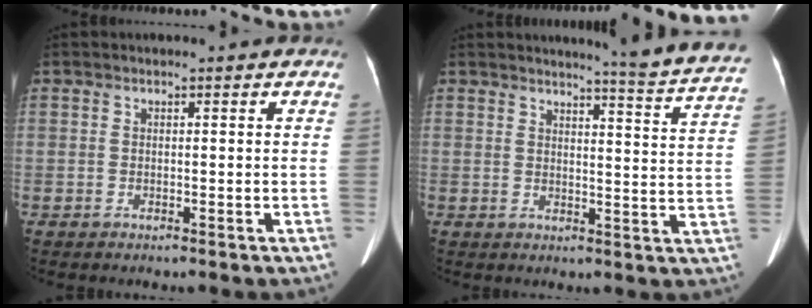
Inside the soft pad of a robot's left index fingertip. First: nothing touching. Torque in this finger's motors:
{"motor_torque": [0.33, -0.92, 0.01, 0.06]}